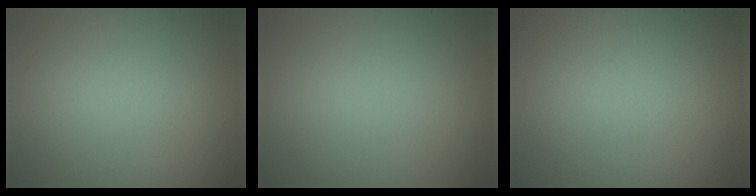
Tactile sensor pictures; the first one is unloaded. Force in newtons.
{"total": 0.0}
{"total": 0.0}